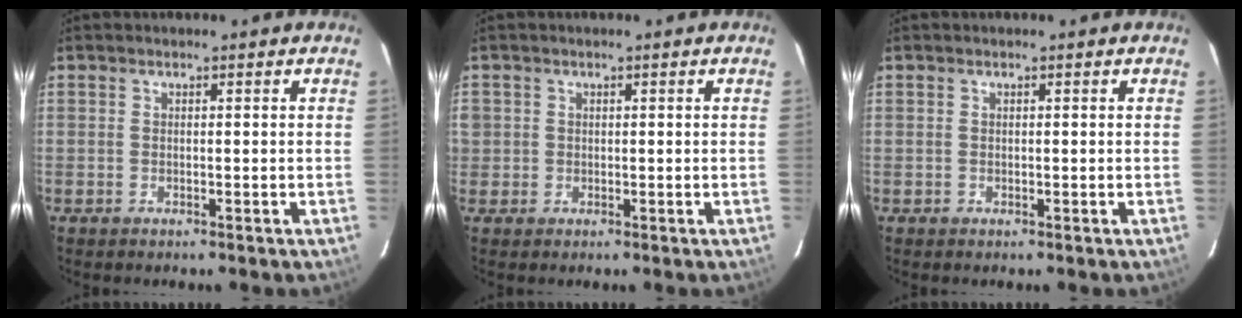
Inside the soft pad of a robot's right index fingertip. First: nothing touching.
{"total": 1.4, "force": [0.0, 1.4, 0.1], "torque": [0.004, 0.005, 0.001]}
{"total": 0.6, "force": [-0.1, 0.6, -0.1], "torque": [0.003, 0.002, -0.002]}